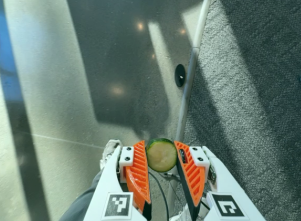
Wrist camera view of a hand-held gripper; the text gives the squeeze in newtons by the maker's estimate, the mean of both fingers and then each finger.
{"total": 6.6, "left": 6.3, "right": 6.9}